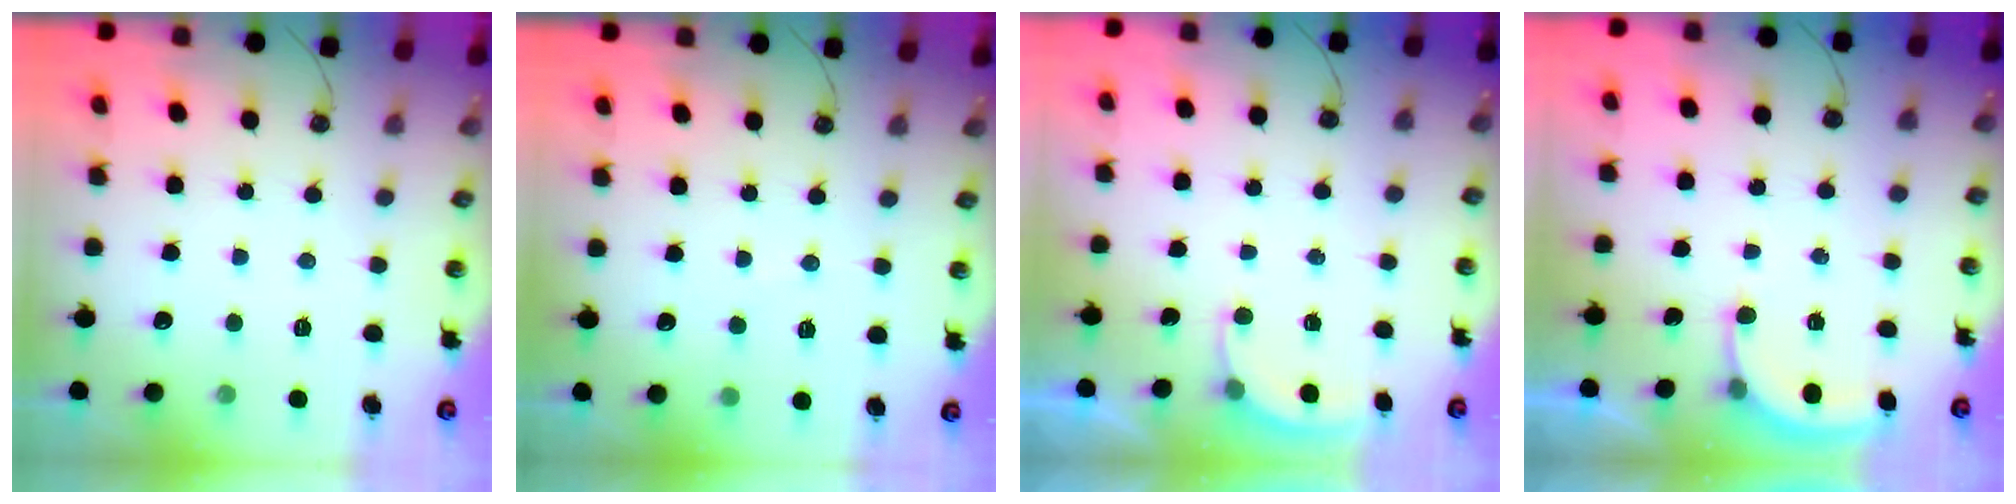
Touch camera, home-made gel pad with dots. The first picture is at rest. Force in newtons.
{"total": 2.9, "press": 2.9, "slide": 0.3}
{"total": 2.6, "press": 2.6, "slide": 0.2}
{"total": 2.4, "press": 2.4, "slide": 0.5}